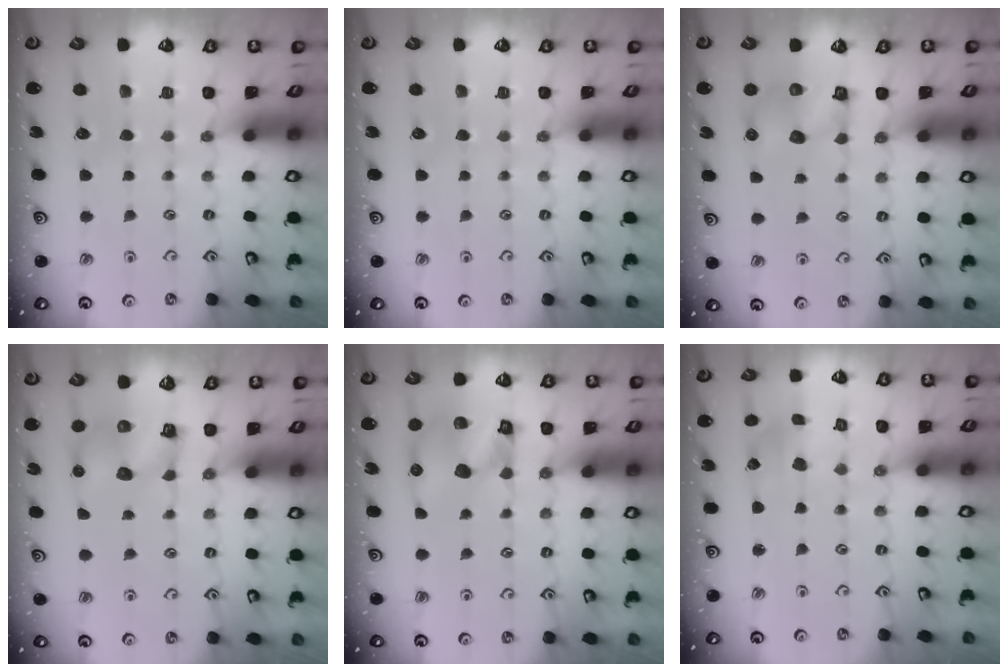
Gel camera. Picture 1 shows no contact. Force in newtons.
{"total": 0.0}
{"total": 9.2, "press": 9.2, "slide": 0.4}
{"total": 6.5, "press": 6.5, "slide": 0.8}
{"total": 11.1, "press": 11.0, "slide": 1.8}
{"total": 2.6, "press": 2.5, "slide": 0.5}